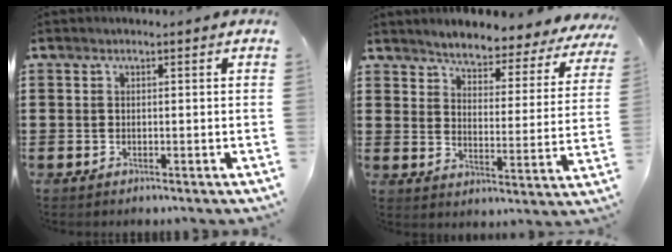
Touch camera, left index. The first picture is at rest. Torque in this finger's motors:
{"motor_torque": [2.14, 0.00, 0.79, 0.11]}